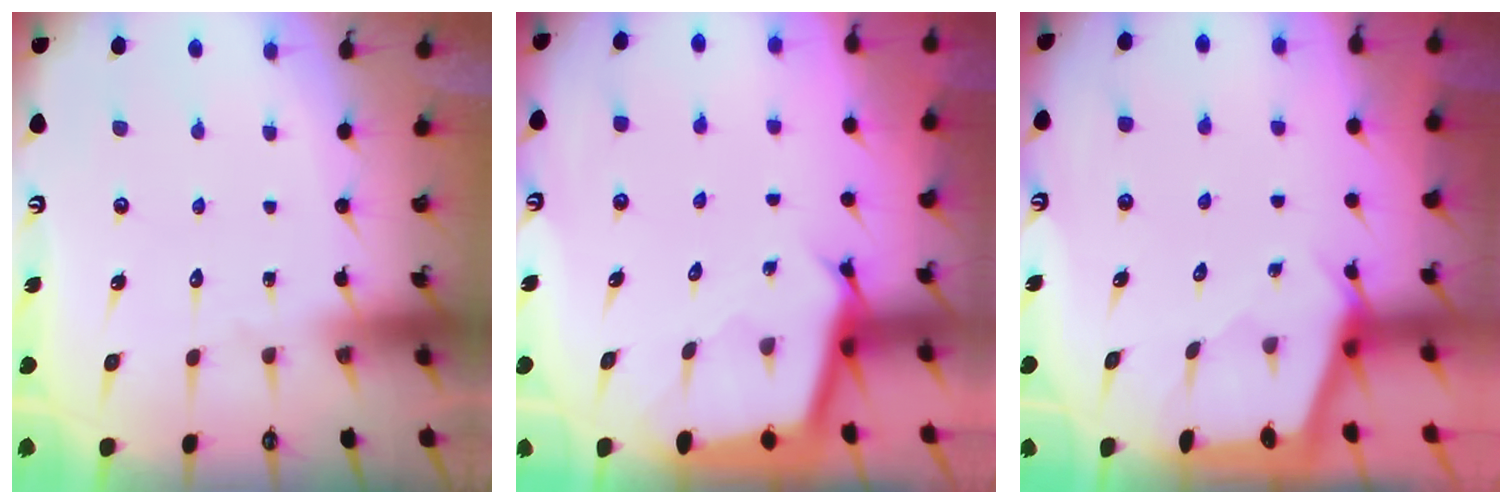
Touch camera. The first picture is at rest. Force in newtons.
{"total": 2.7, "press": 2.7, "slide": 0.1}
{"total": 2.2, "press": 2.2, "slide": 0.3}